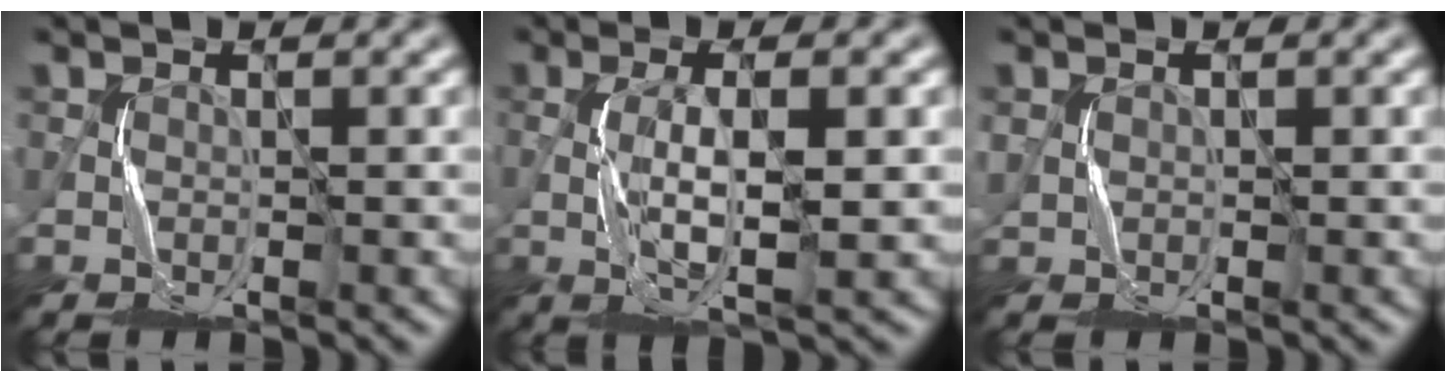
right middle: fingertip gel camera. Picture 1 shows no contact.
{"total": 4.6, "force": [-0.5, 0.9, 4.5], "torque": [-0.095, 0.000, -0.009]}
{"total": 0.6, "force": [0.2, 0.5, 0.3], "torque": [-0.013, -0.001, 0.007]}